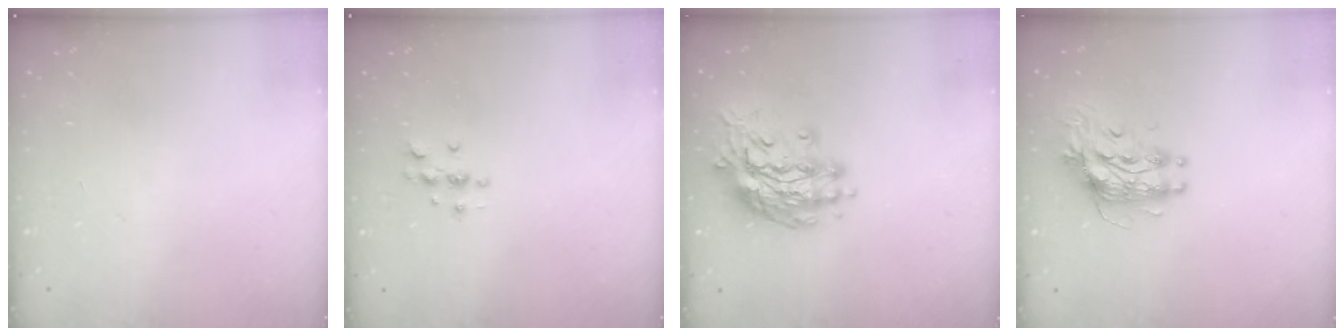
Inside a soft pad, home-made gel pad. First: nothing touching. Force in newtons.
{"total": 3.3, "press": 3.3, "slide": 0.4}
{"total": 14.9, "press": 14.8, "slide": 1.5}
{"total": 9.0, "press": 8.9, "slide": 0.7}